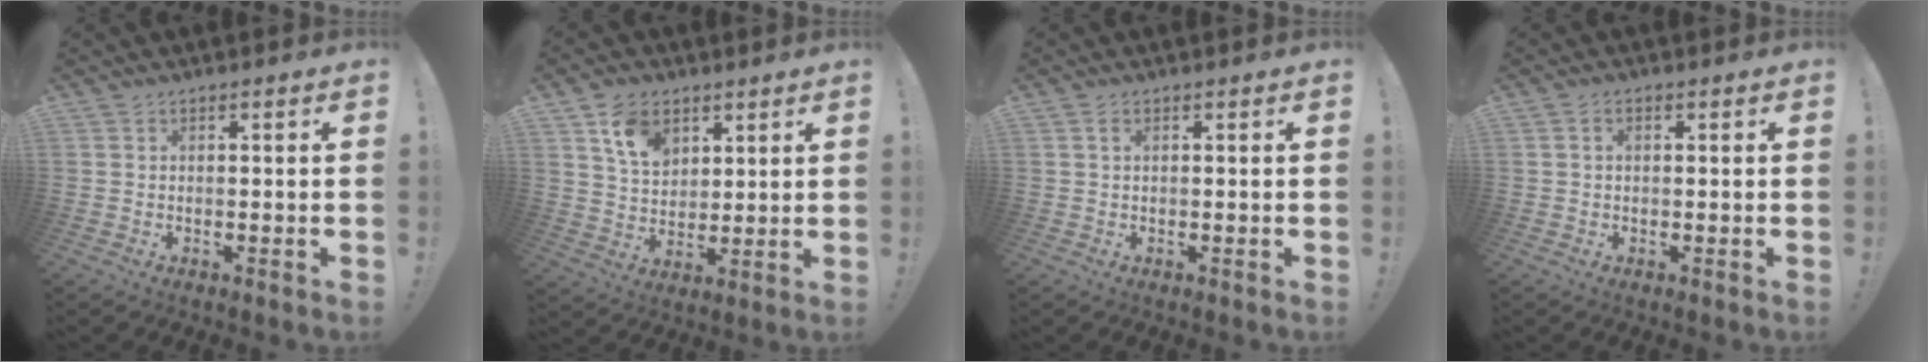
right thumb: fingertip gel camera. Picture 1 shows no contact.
{"total": 10.4, "force": [5.8, 7.3, 4.6], "torque": [-0.075, -0.023, 0.112]}
{"total": 0.9, "force": [0.3, 0.5, 0.7], "torque": [-0.016, 0.003, 0.005]}
{"total": 1.6, "force": [0.2, 0.9, 1.3], "torque": [-0.025, 0.006, 0.002]}